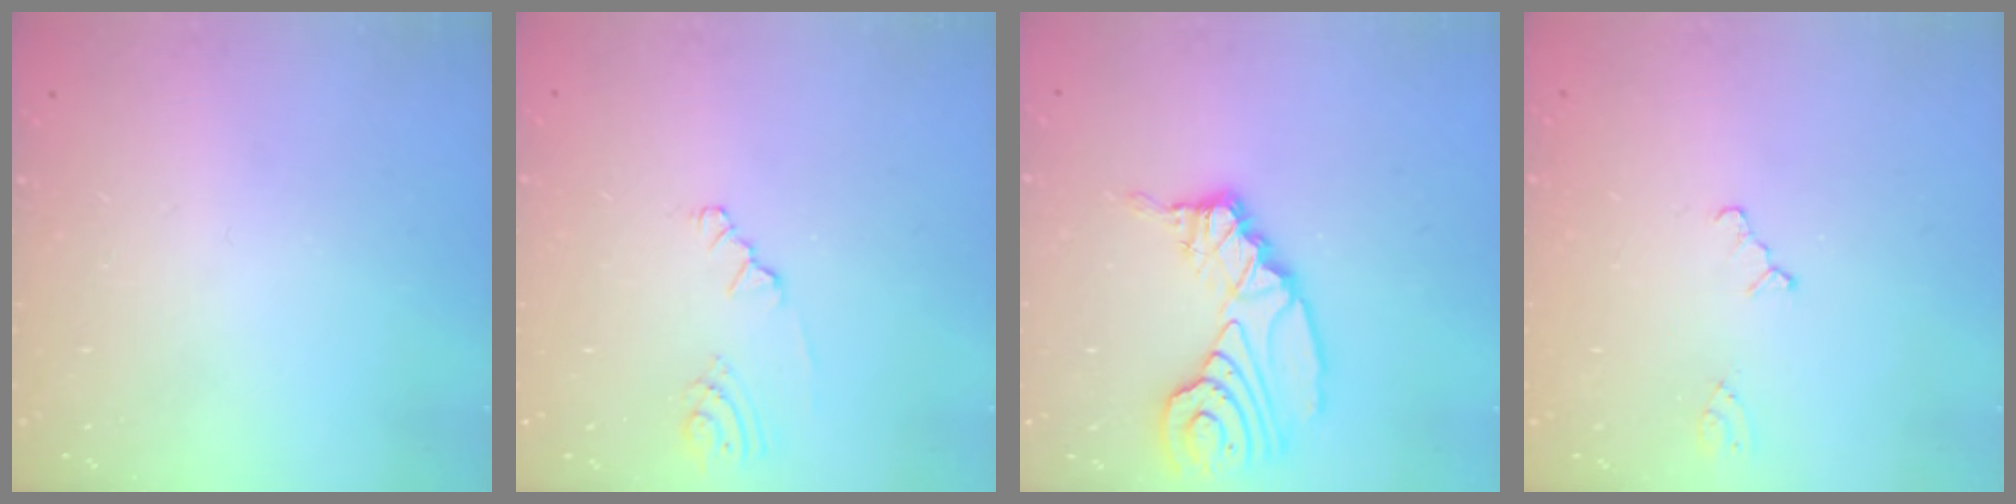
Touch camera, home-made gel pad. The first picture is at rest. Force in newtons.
{"total": 2.8, "press": 2.8, "slide": 0.5}
{"total": 13.7, "press": 13.6, "slide": 1.6}
{"total": 0.7, "press": 0.7, "slide": 0.2}